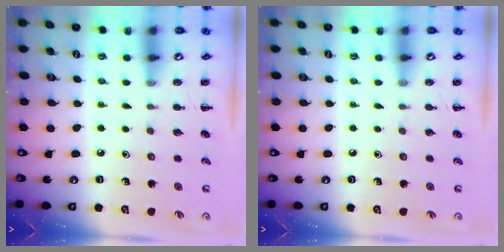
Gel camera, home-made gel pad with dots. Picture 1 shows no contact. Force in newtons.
{"total": 0.0}